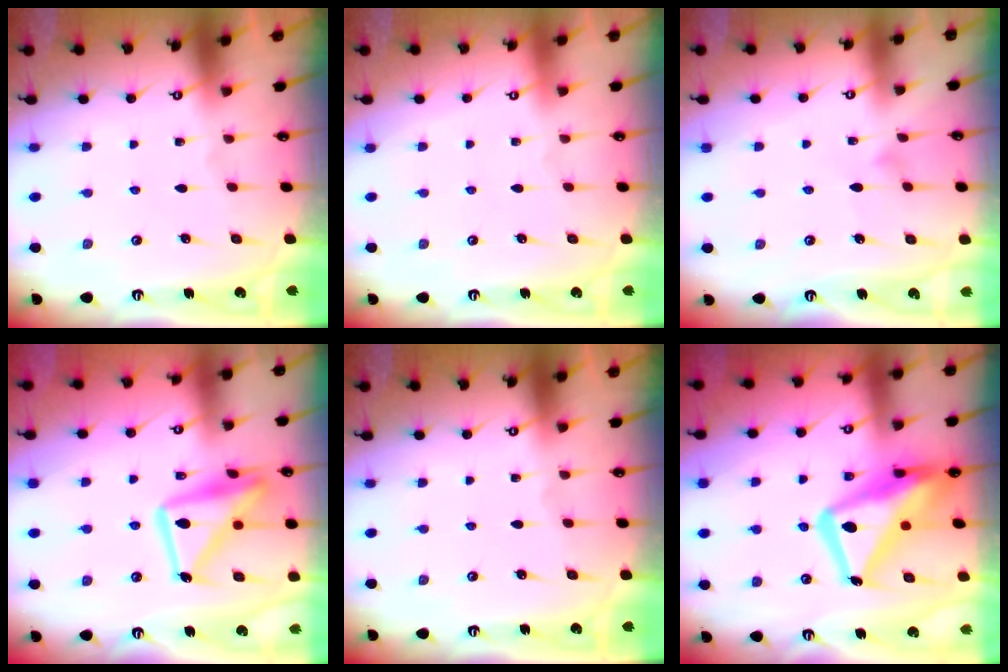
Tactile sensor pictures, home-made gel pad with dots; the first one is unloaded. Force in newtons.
{"total": 3.9, "press": 3.9, "slide": 0.1}
{"total": 3.3, "press": 3.3, "slide": 0.1}
{"total": 16.2, "press": 16.2, "slide": 1.2}
{"total": 0.0}
{"total": 19.8, "press": 19.8, "slide": 1.8}